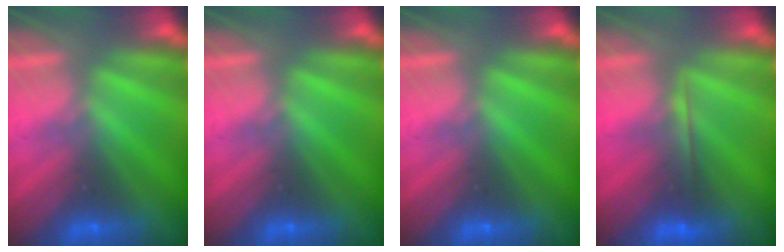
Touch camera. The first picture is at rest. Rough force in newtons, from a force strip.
{"total": 0.0}
{"total": 0.0}
{"total": 2.0}